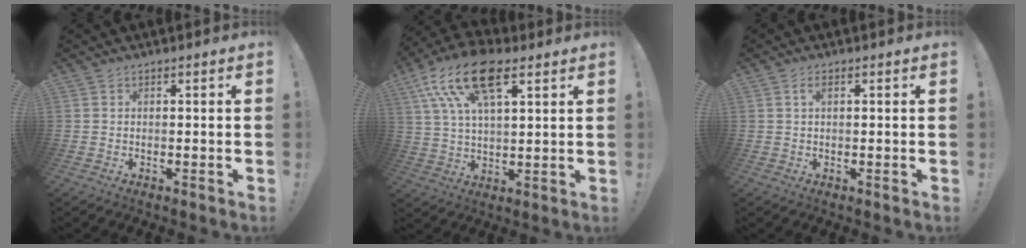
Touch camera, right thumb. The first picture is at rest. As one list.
[{"total": 17.9, "force": [9.0, 8.1, 13.2], "torque": [-0.259, -0.029, 0.154]}, {"total": 1.5, "force": [0.4, 0.5, 1.4], "torque": [-0.019, 0.001, 0.005]}]